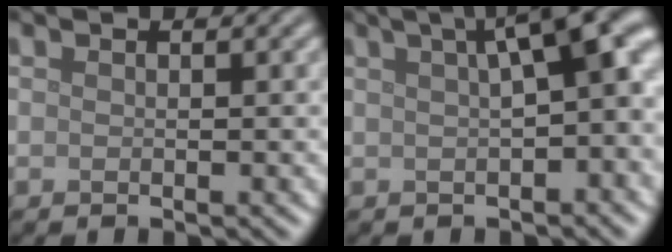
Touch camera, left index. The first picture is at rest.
{"total": 9.3, "force": [2.6, 3.2, 8.4], "torque": [-0.083, 0.027, 0.035]}